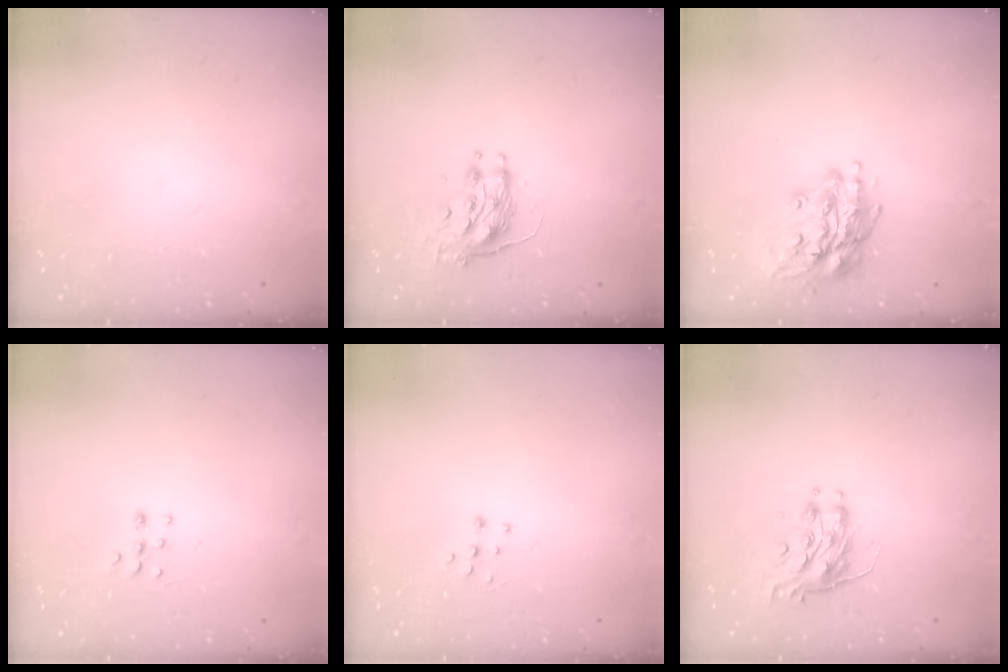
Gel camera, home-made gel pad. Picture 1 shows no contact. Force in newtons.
{"total": 8.8, "press": 8.8, "slide": 0.0}
{"total": 16.0, "press": 16.0, "slide": 1.4}
{"total": 5.9, "press": 5.8, "slide": 0.7}
{"total": 3.7, "press": 3.7, "slide": 0.2}
{"total": 8.7, "press": 8.7, "slide": 0.3}